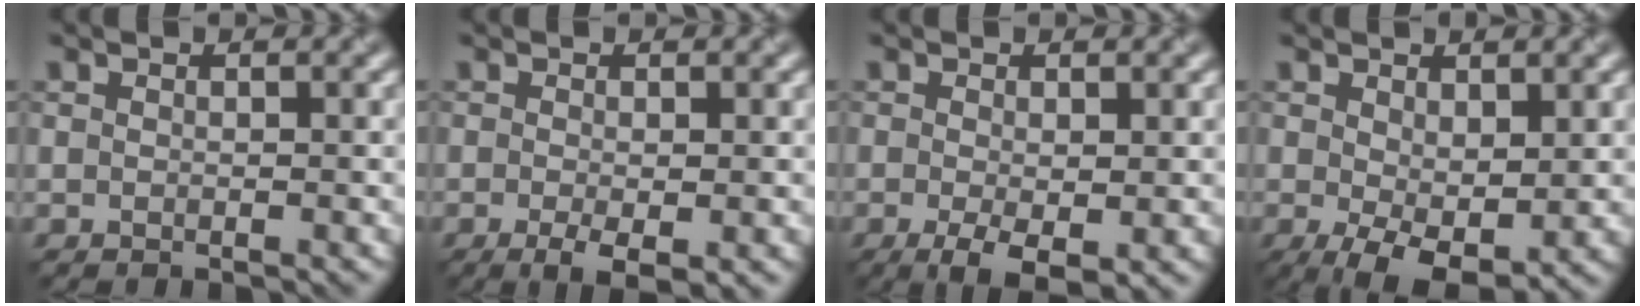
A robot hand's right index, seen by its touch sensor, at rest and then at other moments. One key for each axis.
{"total": 2.6, "fx": -0.9, "fy": 0.7, "fz": 2.4, "tx": -0.043, "ty": -0.011, "tz": -0.015}
{"total": 3.7, "fx": -1.1, "fy": 1.4, "fz": 3.3, "tx": -0.059, "ty": -0.011, "tz": -0.016}
{"total": 5.0, "fx": -0.7, "fy": 2.5, "fz": 4.2, "tx": -0.084, "ty": -0.015, "tz": -0.005}